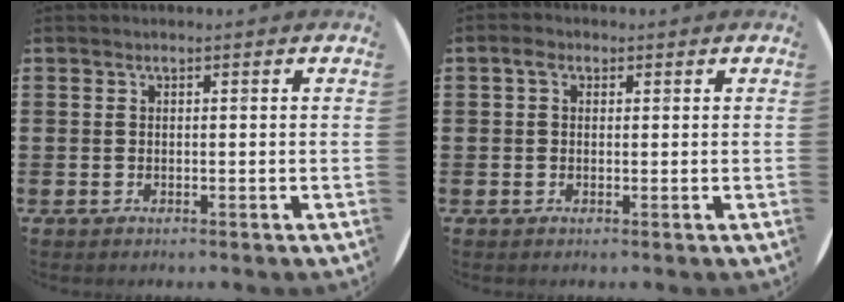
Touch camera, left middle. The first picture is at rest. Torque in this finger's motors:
{"motor_torque": [0.54, -0.31, 0.27, 0.07]}